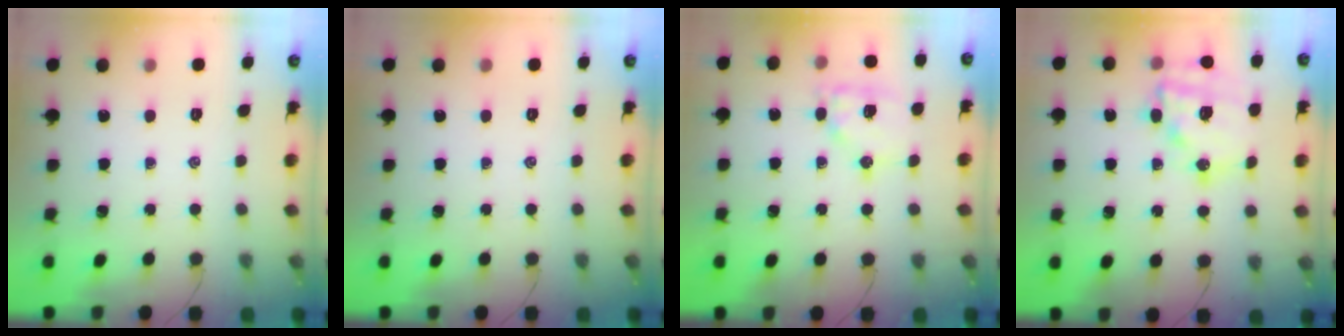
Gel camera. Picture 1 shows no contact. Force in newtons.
{"total": 0.0}
{"total": 12.9, "press": 12.8, "slide": 1.8}
{"total": 17.6, "press": 17.2, "slide": 3.7}